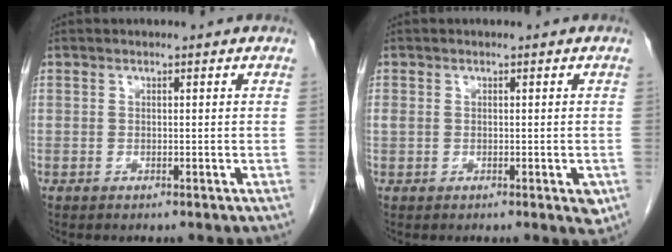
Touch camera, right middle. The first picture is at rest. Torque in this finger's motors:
{"motor_torque": [0.69, -0.02, 0.14, 0.04]}